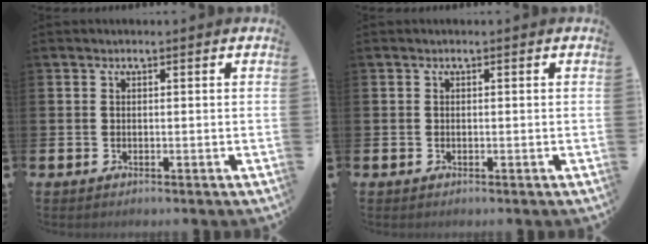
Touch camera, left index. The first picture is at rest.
{"total": 0.0}